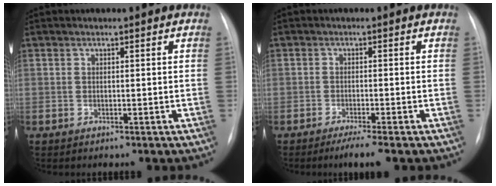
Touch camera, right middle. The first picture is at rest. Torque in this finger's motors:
{"motor_torque": [0.07, -0.33, -0.11, -0.08]}